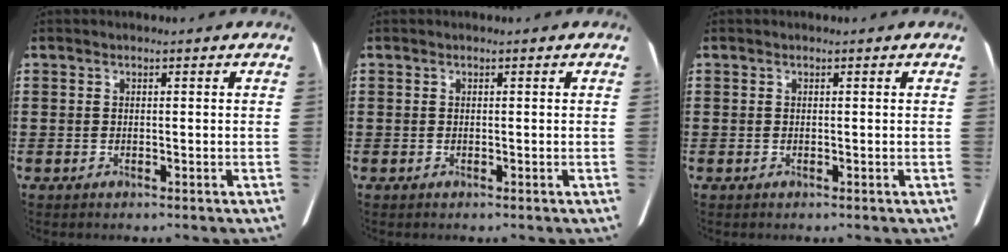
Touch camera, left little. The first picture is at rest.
{"total": 0.0}
{"total": 0.0}